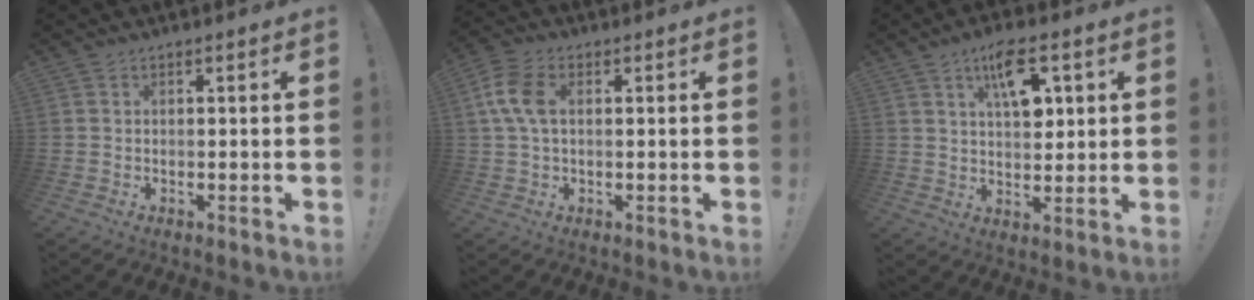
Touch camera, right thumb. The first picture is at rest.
{"total": 8.9, "force": [1.5, 5.7, 6.6], "torque": [-0.138, 0.011, 0.032]}
{"total": 11.9, "force": [4.9, 5.7, 9.2], "torque": [-0.134, -0.006, 0.083]}